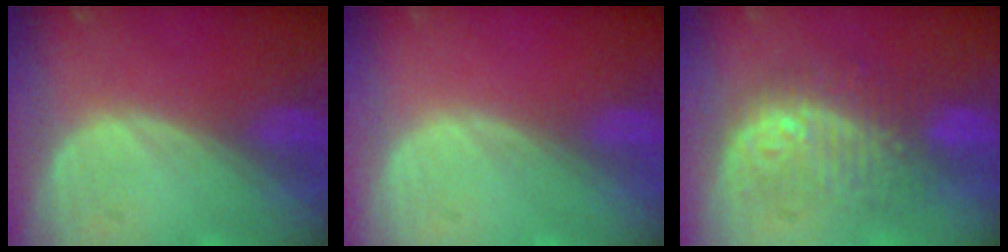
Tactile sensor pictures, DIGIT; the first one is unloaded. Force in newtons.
{"total": 0.0}
{"total": 9.5, "press": 9.4, "slide": 1.0}